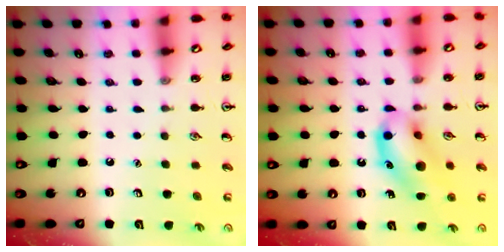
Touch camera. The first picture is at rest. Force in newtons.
{"total": 12.7, "press": 12.6, "slide": 1.4}